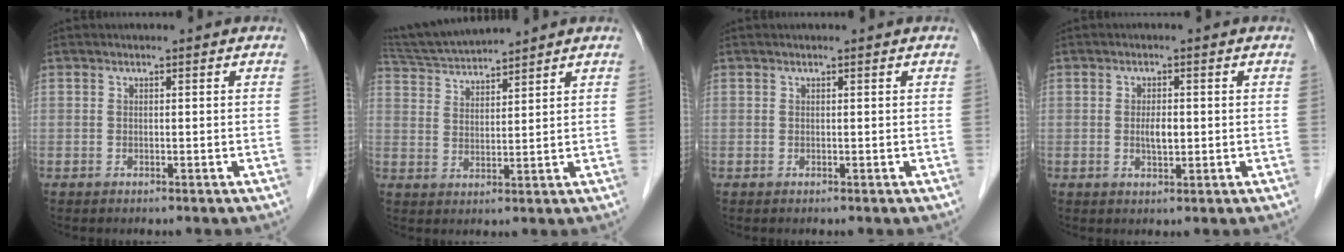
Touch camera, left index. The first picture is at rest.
{"total": 8.4, "force": [8.0, -0.3, 2.5], "torque": [-0.054, 0.021, 0.151]}
{"total": 0.0}
{"total": 2.4, "force": [-0.4, 0.9, 2.2], "torque": [-0.042, -0.005, -0.006]}